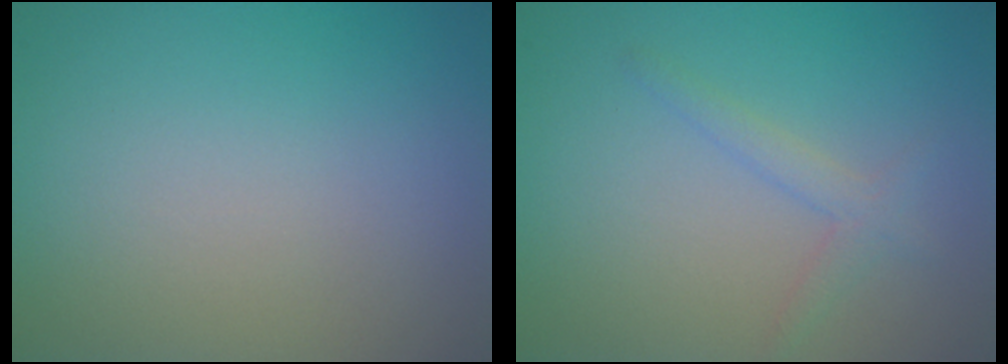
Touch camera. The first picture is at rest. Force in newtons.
{"total": 1.6, "press": 1.6, "slide": 0.1}